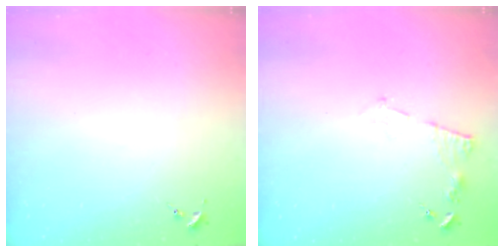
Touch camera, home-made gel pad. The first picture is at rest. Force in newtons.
{"total": 6.5, "press": 6.4, "slide": 1.1}